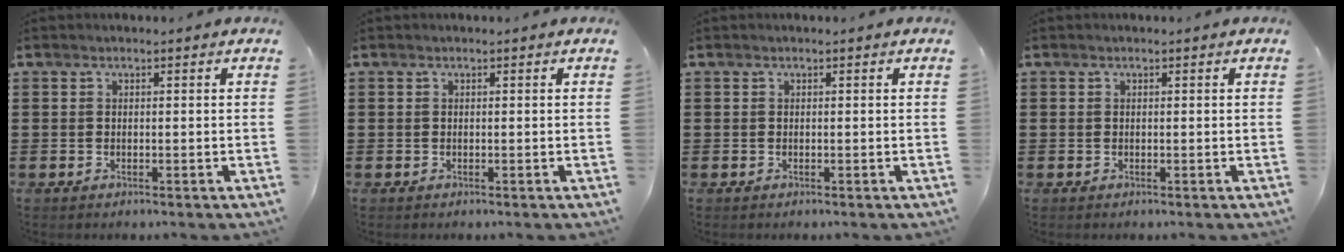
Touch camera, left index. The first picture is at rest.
{"total": 0.0}
{"total": 0.0}
{"total": 0.0}